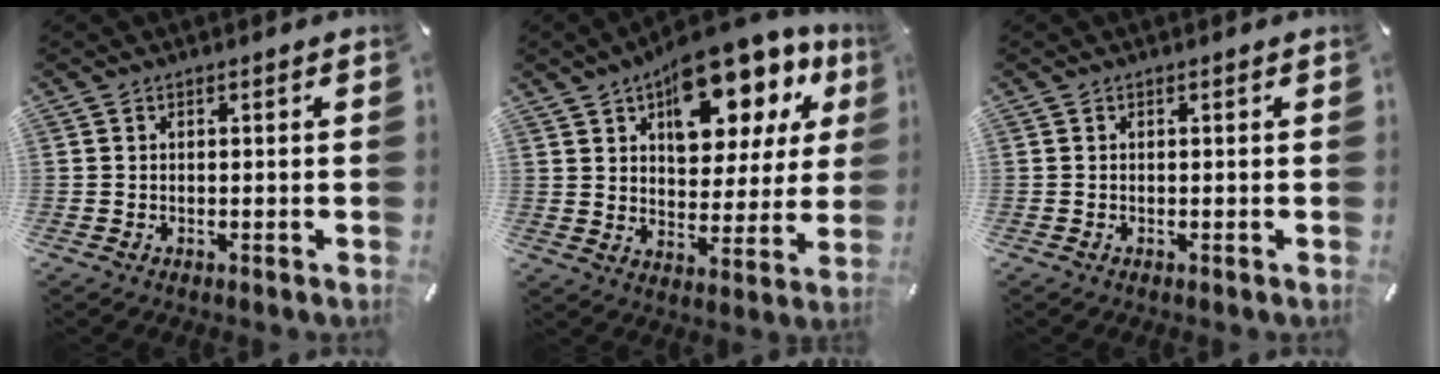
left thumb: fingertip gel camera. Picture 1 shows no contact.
{"total": 17.7, "force": [11.2, 9.3, 10.1], "torque": [-0.136, -0.069, 0.193]}
{"total": 0.0}